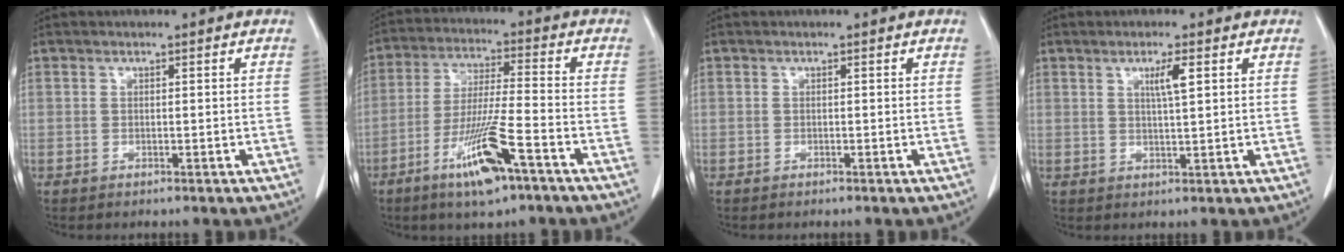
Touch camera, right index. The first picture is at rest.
{"total": 11.8, "force": [-6.4, 1.0, 9.9], "torque": [-0.190, -0.019, -0.116]}
{"total": 0.0}
{"total": 3.2, "force": [1.3, -0.1, 2.9], "torque": [-0.051, -0.003, 0.021]}